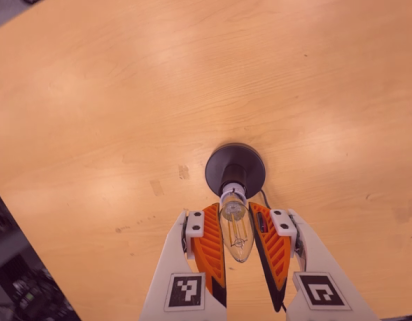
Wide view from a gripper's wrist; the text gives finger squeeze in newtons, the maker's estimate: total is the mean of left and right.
{"total": 10.7, "left": 10.8, "right": 10.5}